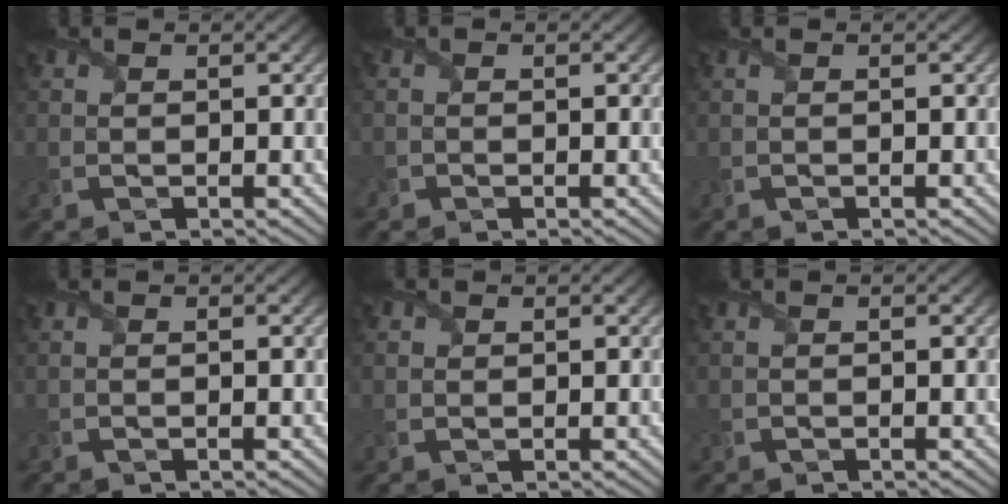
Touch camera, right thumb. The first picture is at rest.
{"total": 0.8, "force": [-0.6, 0.5, -0.1], "torque": [0.005, -0.006, -0.015]}
{"total": 0.0}
{"total": 0.0}
{"total": 1.5, "force": [0.7, 1.3, 0.3], "torque": [-0.008, -0.004, 0.010]}
{"total": 0.0}